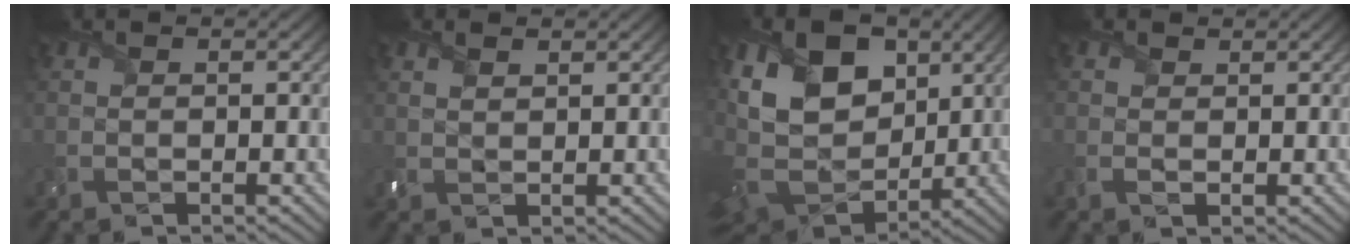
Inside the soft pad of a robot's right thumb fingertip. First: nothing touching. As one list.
[{"total": 1.5, "force": [1.0, 0.7, 0.9], "torque": [-0.027, -0.001, 0.023]}, {"total": 13.1, "force": [3.8, 8.8, 8.9], "torque": [-0.209, 0.008, 0.067]}, {"total": 1.7, "force": [0.5, 1.4, 0.9], "torque": [-0.024, -0.002, 0.010]}]